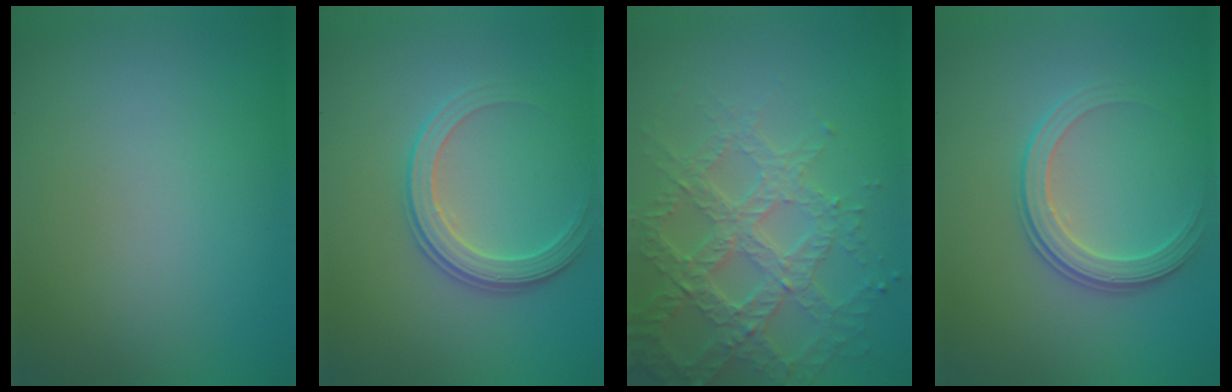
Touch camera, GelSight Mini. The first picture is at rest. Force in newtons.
{"total": 2.9, "press": 2.8, "slide": 0.6}
{"total": 6.1, "press": 4.8, "slide": 3.7}
{"total": 3.0, "press": 2.8, "slide": 0.9}